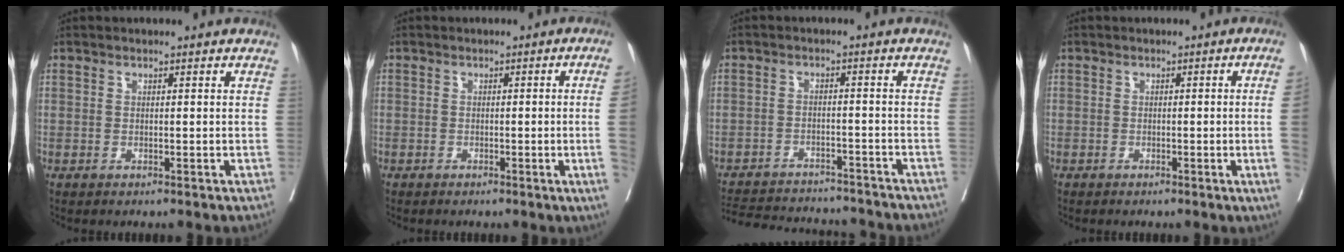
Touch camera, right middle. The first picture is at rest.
{"total": 4.3, "force": [-0.7, -1.7, 3.9], "torque": [-0.044, -0.009, -0.009]}
{"total": 18.2, "force": [-16.8, 4.1, 5.7], "torque": [-0.139, -0.010, -0.224]}
{"total": 3.8, "force": [-0.6, -1.5, 3.4], "torque": [-0.041, -0.008, -0.007]}